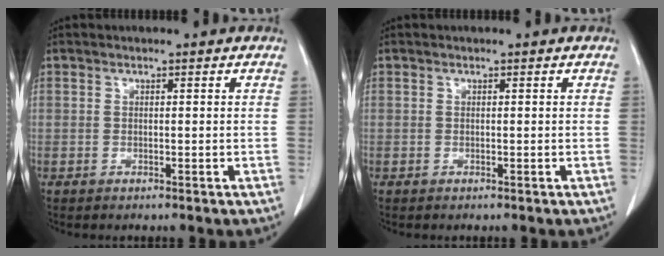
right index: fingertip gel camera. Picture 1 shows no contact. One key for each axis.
{"total": 0.0}